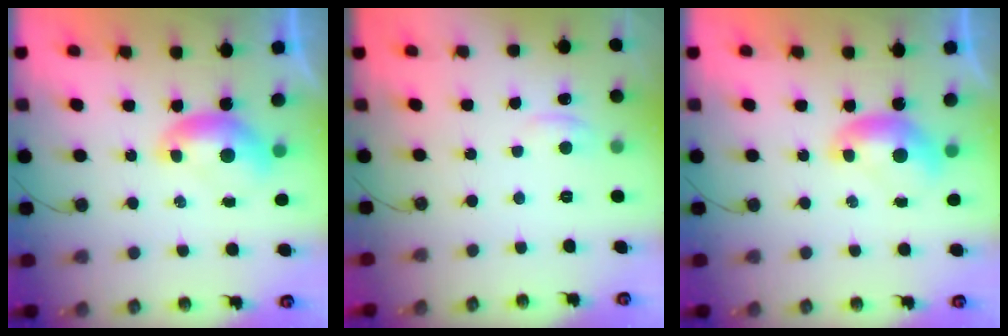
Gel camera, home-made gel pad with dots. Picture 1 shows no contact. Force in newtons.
{"total": 1.7, "press": 1.6, "slide": 0.6}
{"total": 0.0}